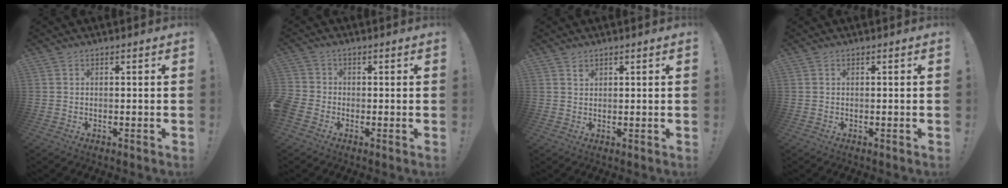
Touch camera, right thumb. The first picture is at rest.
{"total": 4.1, "force": [-1.6, 3.1, 2.0], "torque": [-0.054, 0.006, -0.030]}
{"total": 1.2, "force": [1.0, 0.8, 0.2], "torque": [0.011, -0.008, 0.015]}
{"total": 0.0}